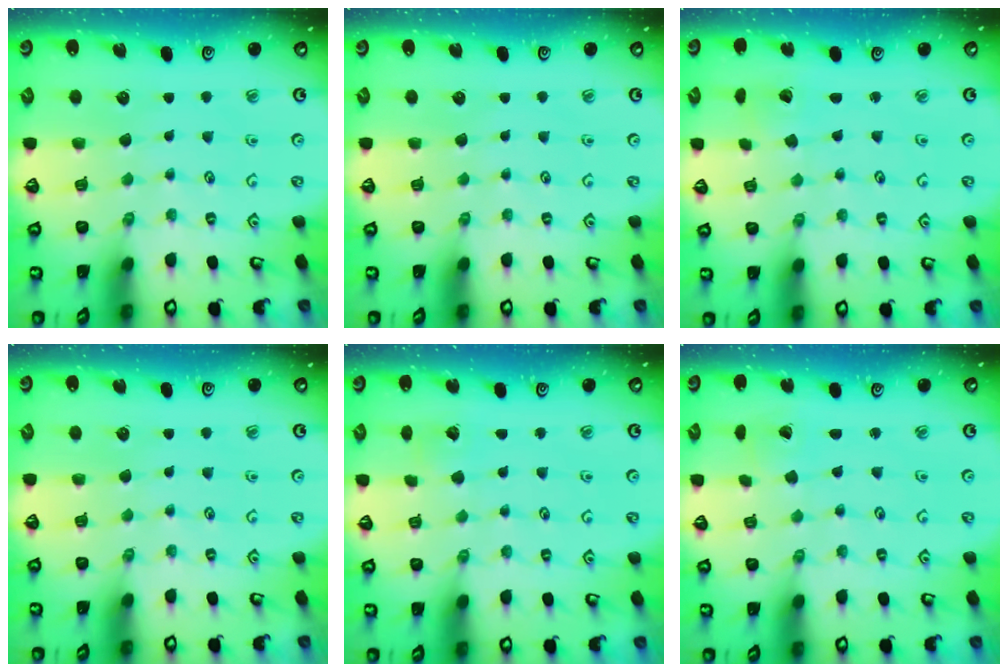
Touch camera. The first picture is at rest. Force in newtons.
{"total": 0.0}
{"total": 1.7, "press": 1.7, "slide": 0.1}
{"total": 0.0}
{"total": 2.8, "press": 2.8, "slide": 0.2}
{"total": 1.0, "press": 1.0, "slide": 0.1}